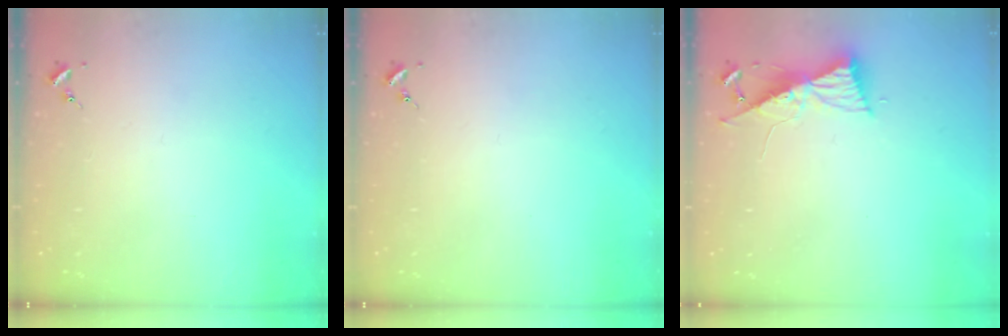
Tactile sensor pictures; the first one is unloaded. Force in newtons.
{"total": 0.0}
{"total": 9.0, "press": 8.9, "slide": 0.9}